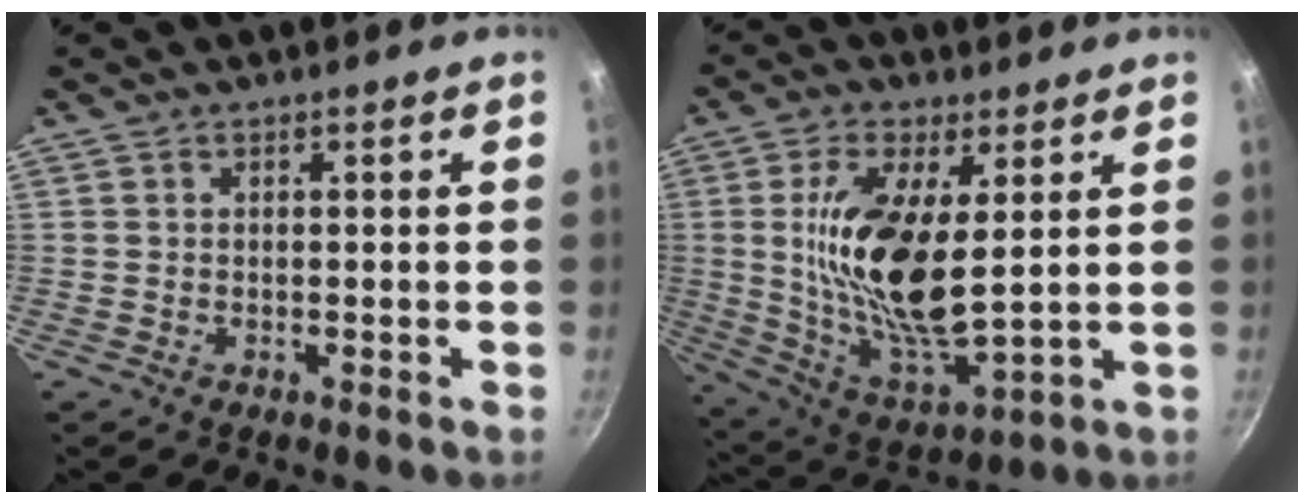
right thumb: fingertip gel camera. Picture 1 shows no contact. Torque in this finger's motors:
{"motor_torque": [2.36, 2.65, 1.80, -0.13, 0.60]}